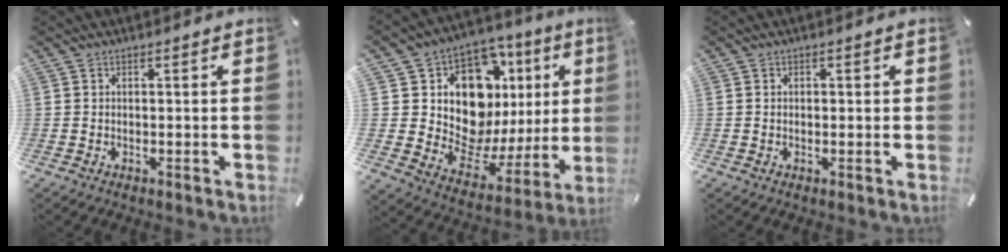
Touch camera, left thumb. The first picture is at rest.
{"total": 15.6, "force": [6.6, 11.0, 8.8], "torque": [-0.127, -0.076, 0.128]}
{"total": 0.8, "force": [-0.1, 0.5, 0.6], "torque": [-0.013, 0.002, -0.003]}